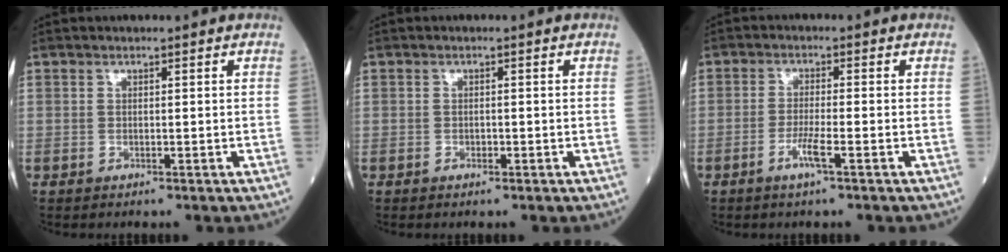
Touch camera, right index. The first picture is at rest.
{"total": 0.8, "force": [-0.4, 0.4, 0.5], "torque": [-0.010, 0.001, -0.005]}
{"total": 3.5, "force": [-1.7, 0.0, 3.1], "torque": [-0.064, -0.005, -0.037]}